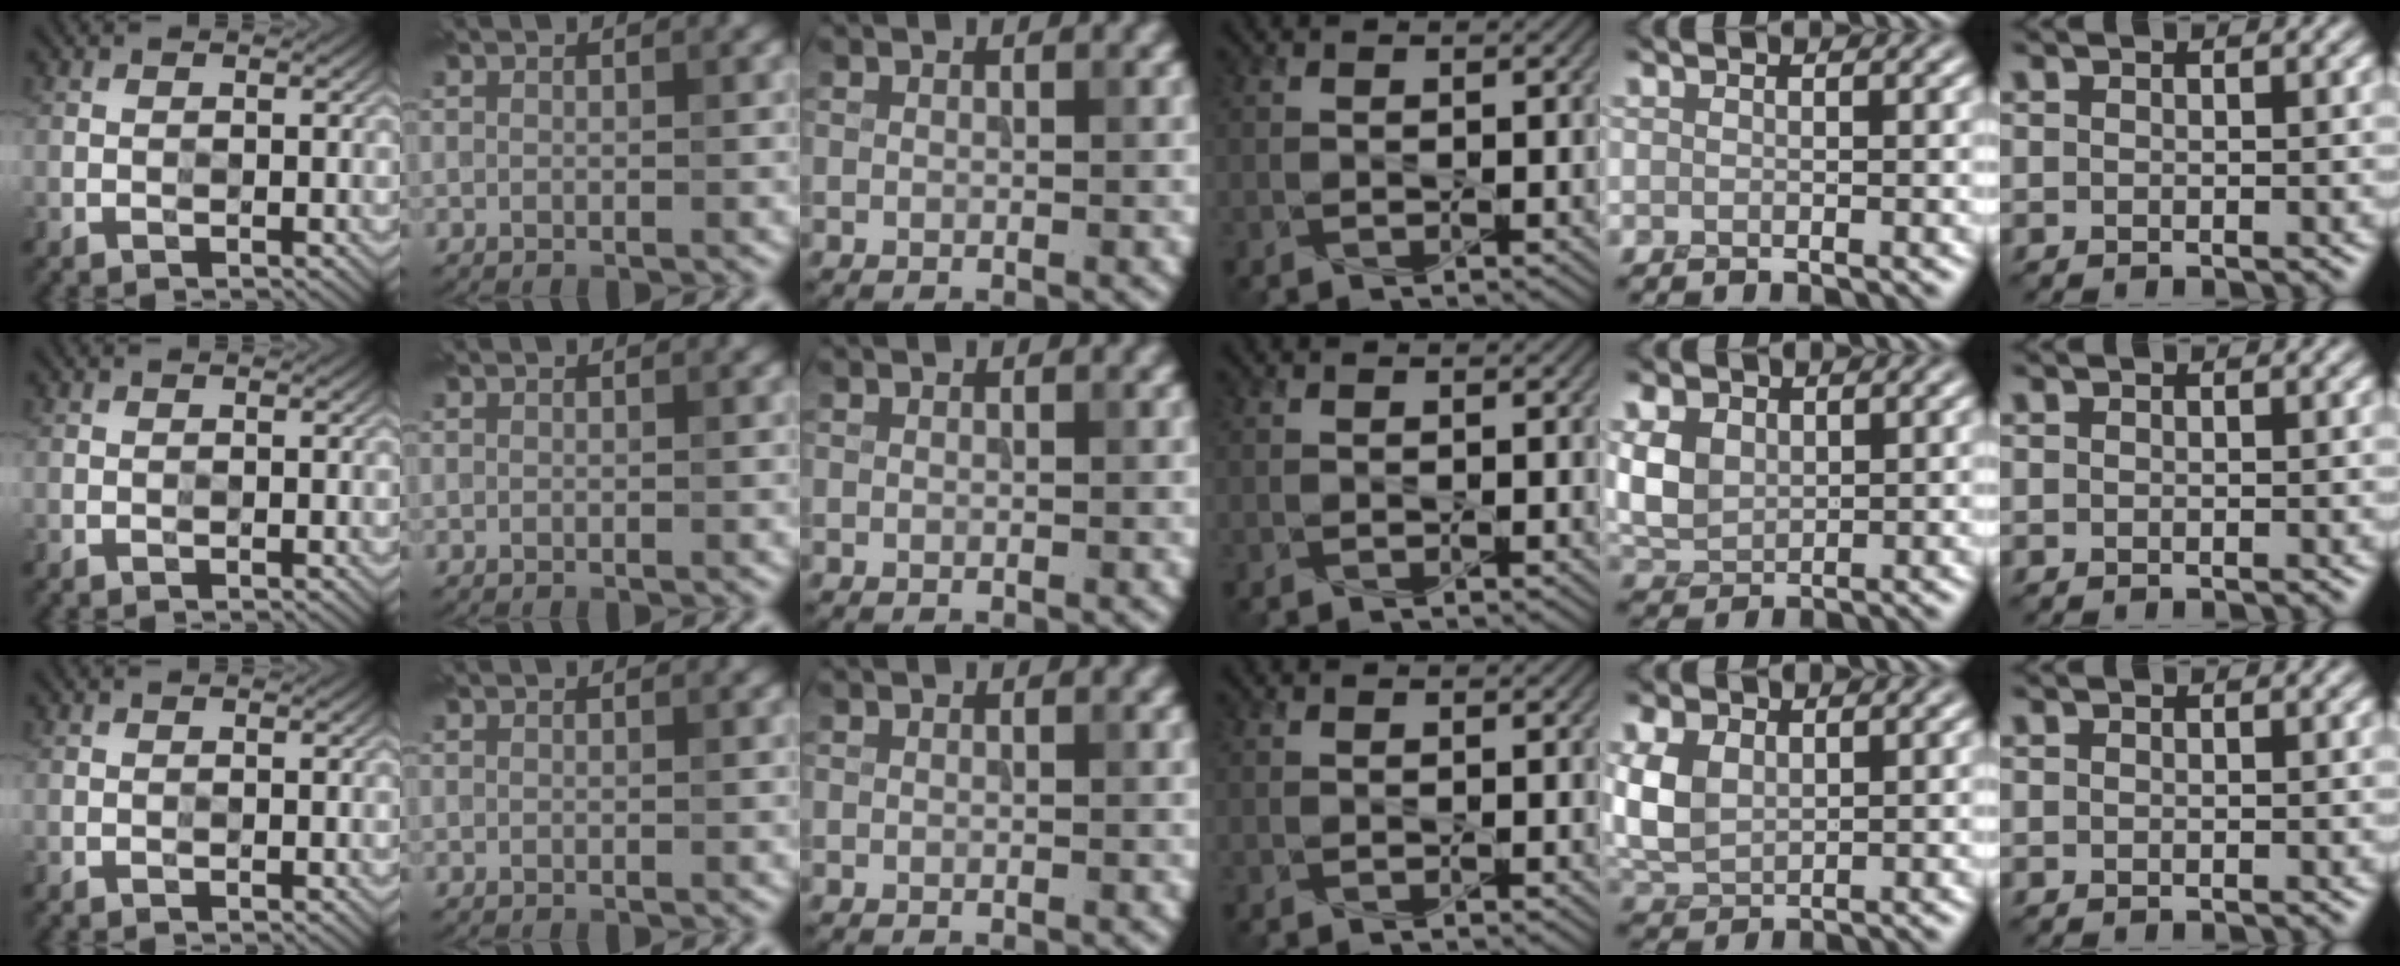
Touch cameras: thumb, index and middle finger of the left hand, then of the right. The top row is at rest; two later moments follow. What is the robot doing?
{"motion": "press", "object": "toy piano key"}